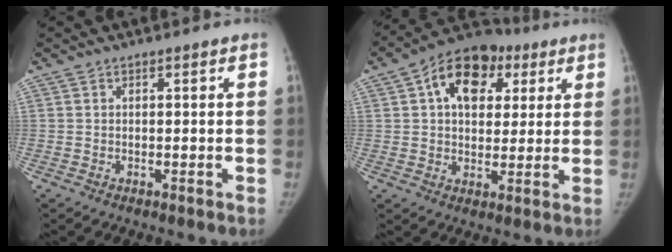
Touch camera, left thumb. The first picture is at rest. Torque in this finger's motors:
{"motor_torque": [-0.12, 0.49, 0.53, 0.51, 0.07]}